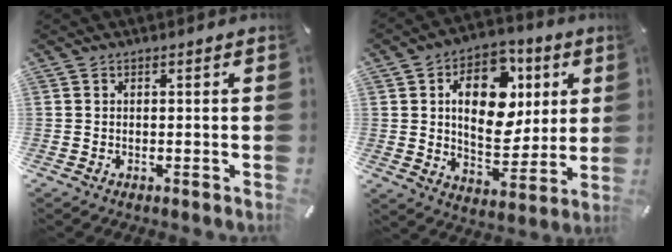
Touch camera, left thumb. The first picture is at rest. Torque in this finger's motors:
{"motor_torque": [2.52, 2.49, 0.42, -0.36, 0.50]}